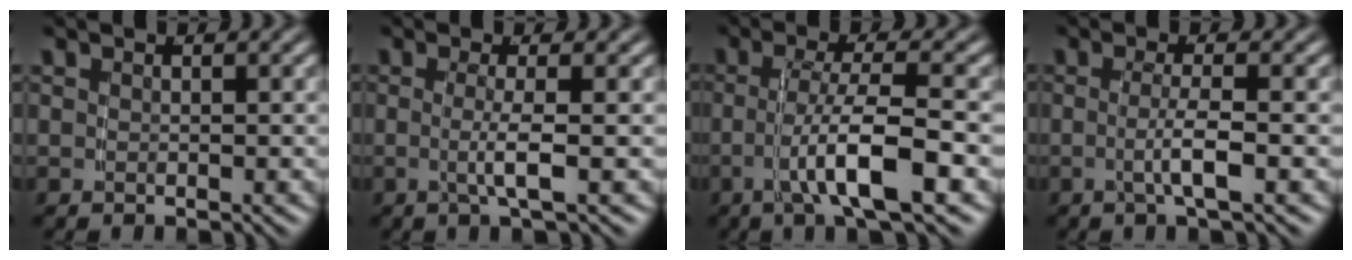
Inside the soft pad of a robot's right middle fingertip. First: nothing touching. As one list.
[{"total": 2.4, "force": [-0.4, -0.8, 2.2], "torque": [-0.046, -0.009, -0.004]}, {"total": 5.5, "force": [-2.0, 0.5, 5.2], "torque": [-0.089, -0.003, -0.031]}, {"total": 2.5, "force": [-0.9, -0.6, 2.3], "torque": [-0.039, -0.005, -0.012]}]